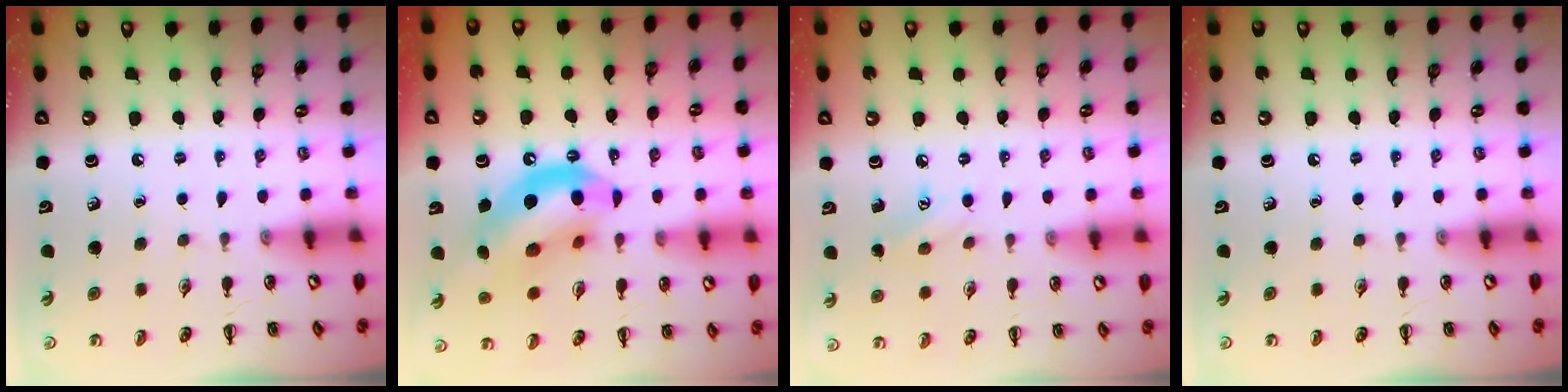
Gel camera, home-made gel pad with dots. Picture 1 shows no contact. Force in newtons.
{"total": 16.6, "press": 16.2, "slide": 3.6}
{"total": 6.0, "press": 5.8, "slide": 1.5}
{"total": 0.0}